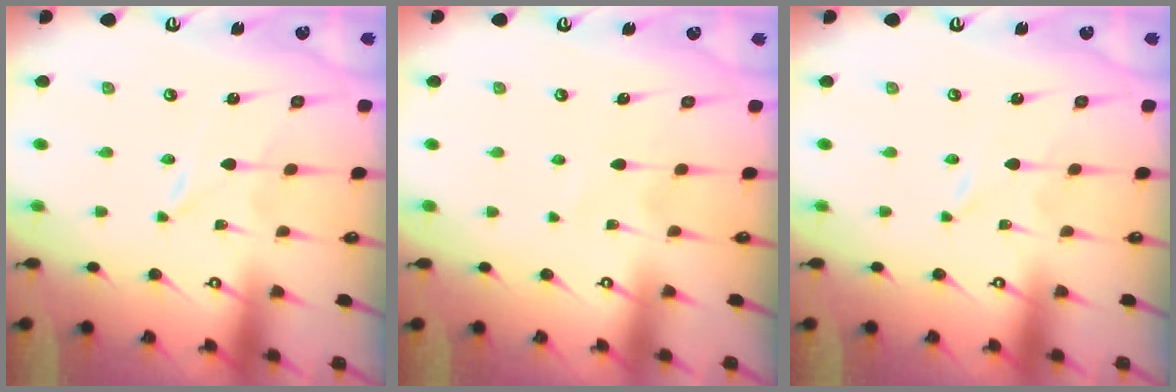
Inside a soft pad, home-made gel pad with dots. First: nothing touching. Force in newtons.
{"total": 3.5, "press": 3.5, "slide": 0.4}
{"total": 0.0}